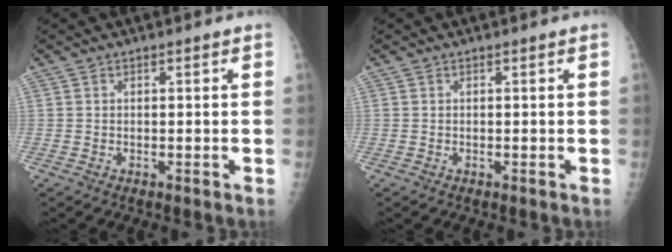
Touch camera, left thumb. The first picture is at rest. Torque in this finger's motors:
{"motor_torque": [0.07, 0.07, 0.00, 0.00, 0.00]}